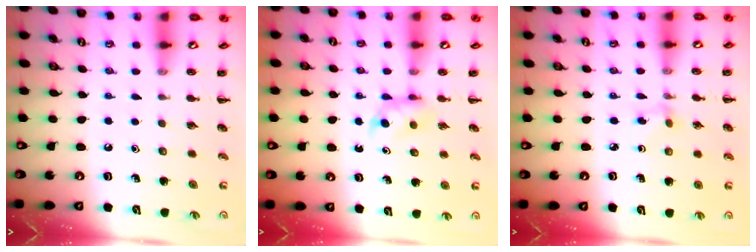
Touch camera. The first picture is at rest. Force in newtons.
{"total": 3.8, "press": 3.5, "slide": 1.4}
{"total": 2.8, "press": 2.5, "slide": 1.2}